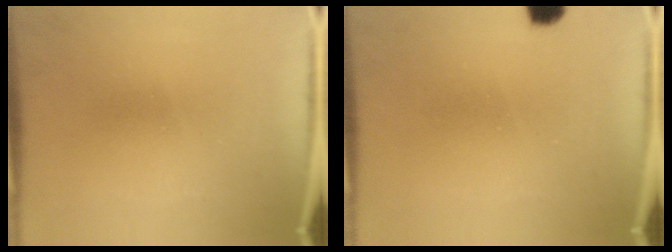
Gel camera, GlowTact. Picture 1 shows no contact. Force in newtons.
{"total": 3.5}